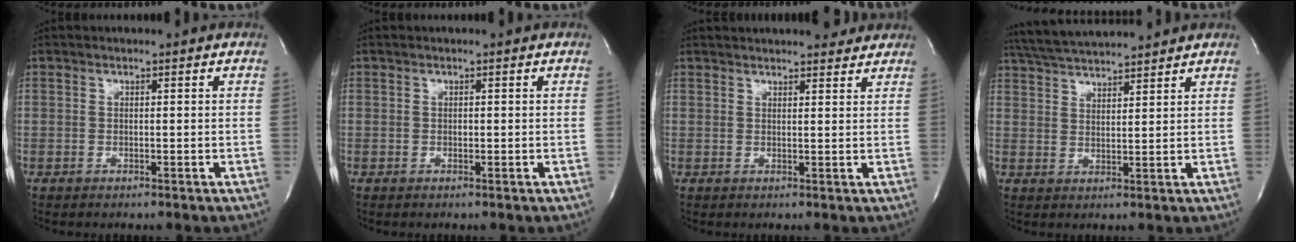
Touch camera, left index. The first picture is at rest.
{"total": 0.0}
{"total": 10.1, "force": [9.3, 2.1, 3.2], "torque": [-0.040, 0.017, 0.111]}
{"total": 9.8, "force": [9.1, 0.2, 3.5], "torque": [-0.071, 0.022, 0.152]}